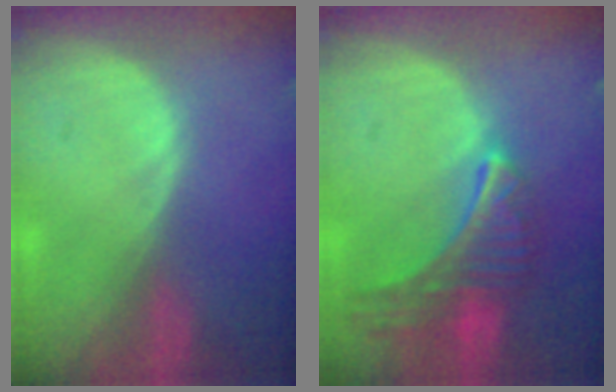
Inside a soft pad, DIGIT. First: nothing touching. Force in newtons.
{"total": 9.0, "press": 7.9, "slide": 4.3}